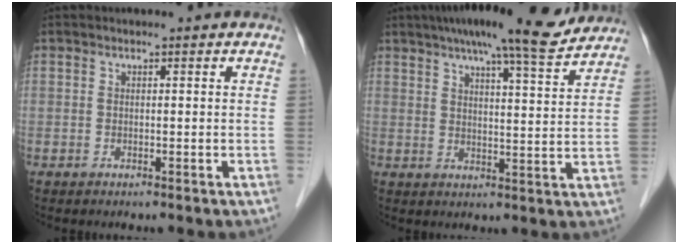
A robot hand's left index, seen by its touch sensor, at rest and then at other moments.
{"total": 14.6, "force": [12.5, 1.6, 7.4], "torque": [-0.112, 0.010, 0.168]}